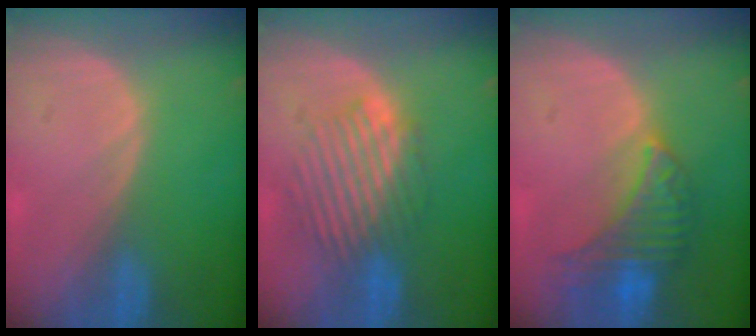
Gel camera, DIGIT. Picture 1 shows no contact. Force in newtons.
{"total": 6.8, "press": 6.7, "slide": 0.7}
{"total": 7.3, "press": 7.0, "slide": 1.9}